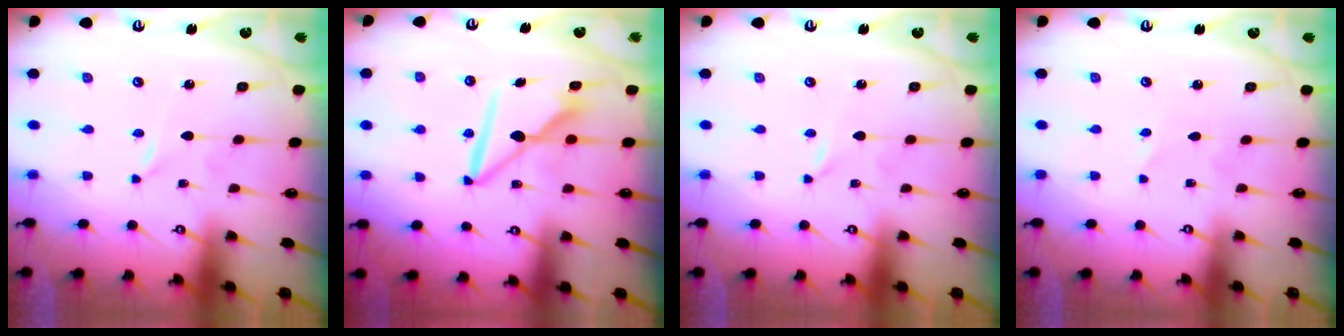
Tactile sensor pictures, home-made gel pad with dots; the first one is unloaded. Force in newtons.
{"total": 11.0, "press": 10.9, "slide": 0.6}
{"total": 0.0}
{"total": 1.7, "press": 1.6, "slide": 0.3}